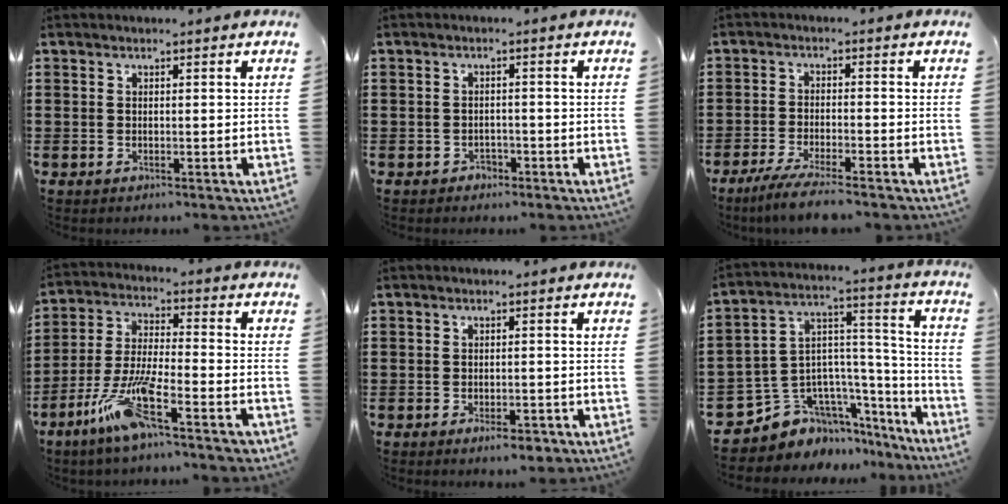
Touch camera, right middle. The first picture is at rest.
{"total": 1.3, "force": [-1.1, 0.7, 0.1], "torque": [-0.008, 0.000, -0.025]}
{"total": 4.6, "force": [-4.0, -0.2, 2.2], "torque": [-0.050, -0.014, -0.077]}
{"total": 10.8, "force": [-6.8, 1.6, 8.2], "torque": [-0.183, -0.011, -0.134]}
{"total": 2.5, "force": [-1.7, 0.8, 1.6], "torque": [-0.027, 0.000, -0.030]}
{"total": 7.8, "force": [-5.3, 5.7, 0.8], "torque": [-0.047, -0.007, -0.097]}